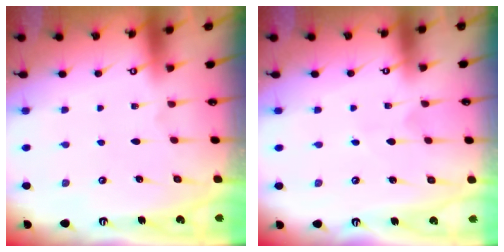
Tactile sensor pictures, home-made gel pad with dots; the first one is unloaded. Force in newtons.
{"total": 2.2, "press": 2.2, "slide": 0.2}